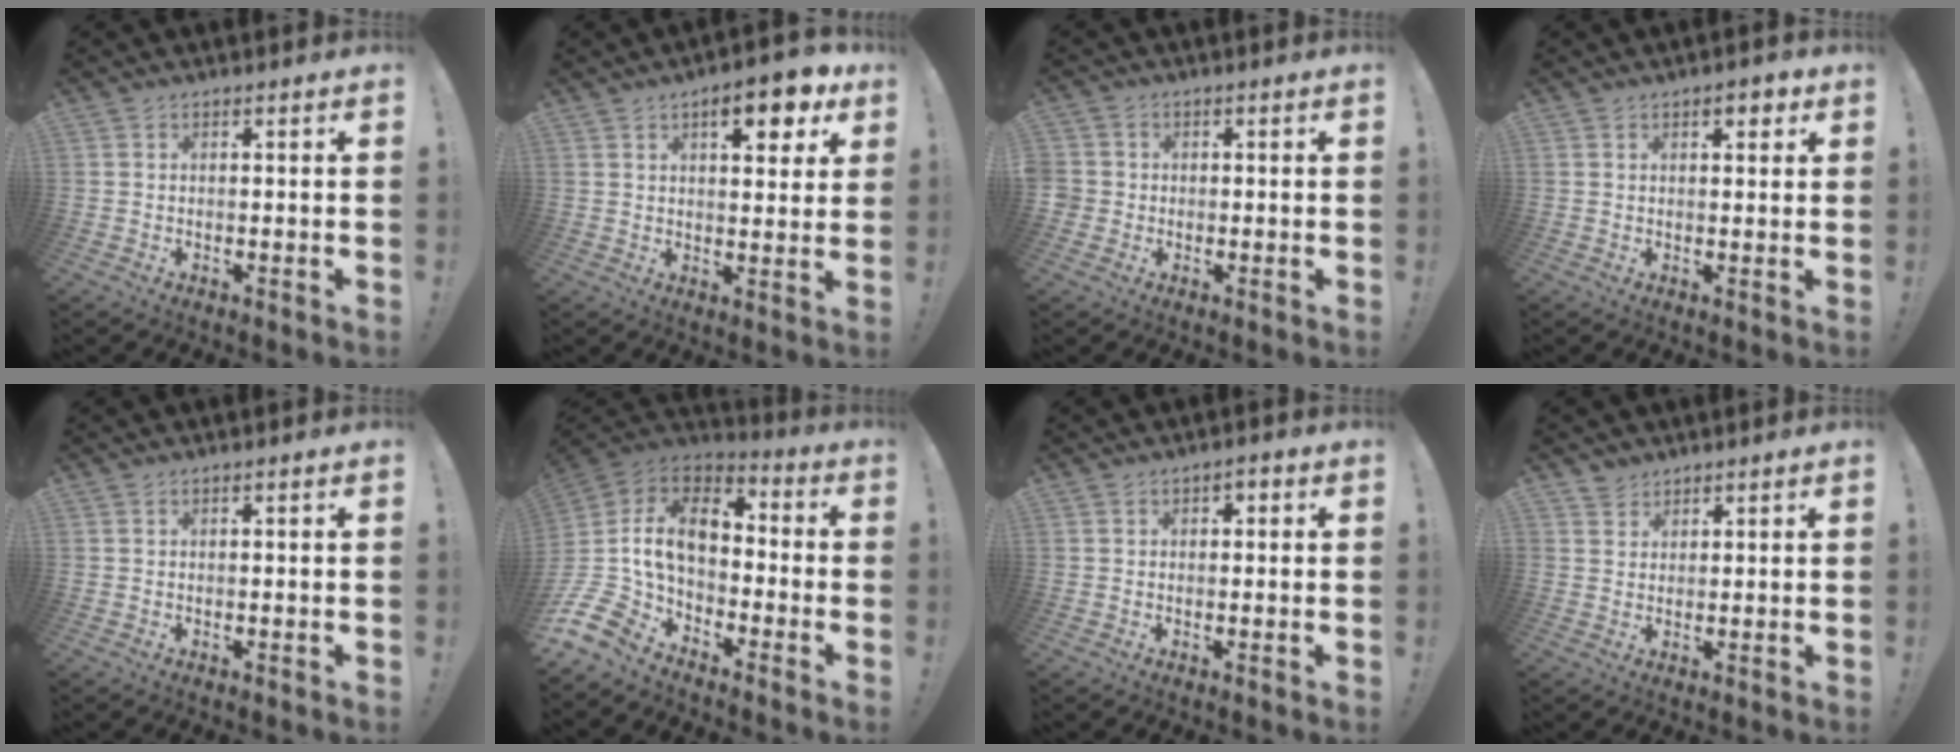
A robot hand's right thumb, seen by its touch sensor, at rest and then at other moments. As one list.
[{"total": 10.3, "force": [5.2, 4.0, 7.9], "torque": [-0.091, -0.021, 0.080]}, {"total": 2.8, "force": [-0.5, 2.7, 0.7], "torque": [-0.013, 0.007, -0.009]}, {"total": 3.2, "force": [1.6, 1.6, 2.3], "torque": [-0.021, -0.005, 0.022]}, {"total": 0.0}, {"total": 13.7, "force": [-1.2, 8.1, 11.0], "torque": [-0.233, 0.006, -0.021]}, {"total": 1.5, "force": [-0.4, 1.2, 0.7], "torque": [-0.012, 0.007, -0.010]}, {"total": 2.8, "force": [2.3, 1.6, 0.2], "torque": [0.004, -0.014, 0.042]}]